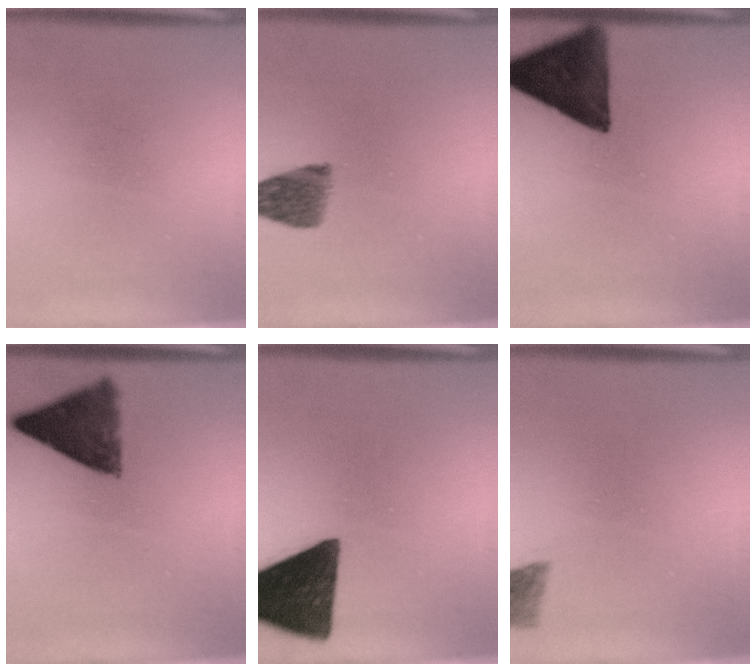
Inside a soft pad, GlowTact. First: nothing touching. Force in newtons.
{"total": 5.4}
{"total": 13.1}
{"total": 9.5}
{"total": 15.0}
{"total": 2.8}